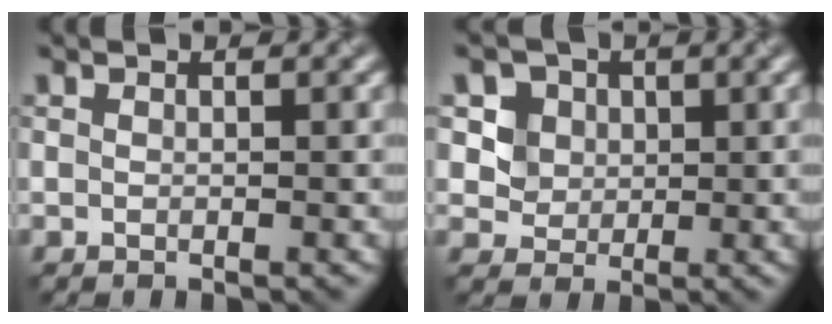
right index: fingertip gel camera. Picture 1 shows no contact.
{"total": 5.6, "force": [2.4, 4.6, 2.1], "torque": [-0.037, -0.002, 0.038]}